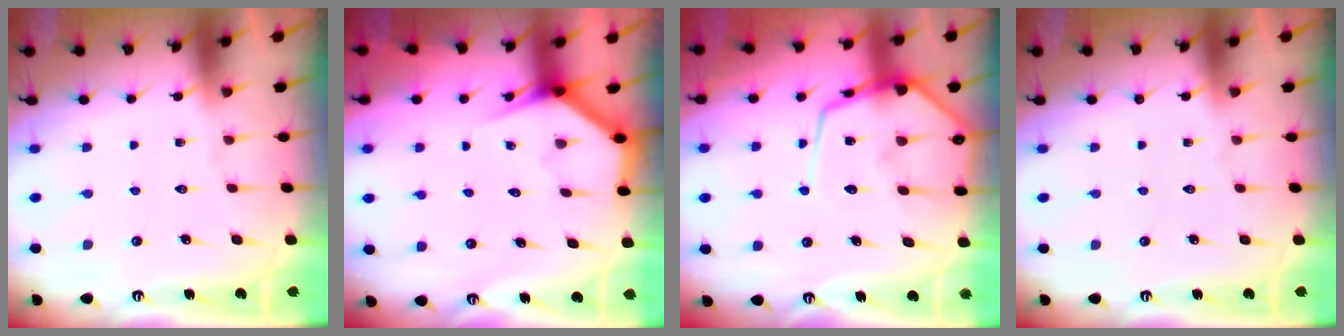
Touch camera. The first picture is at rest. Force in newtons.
{"total": 3.5, "press": 3.5, "slide": 0.3}
{"total": 14.0, "press": 14.0, "slide": 1.4}
{"total": 0.0}